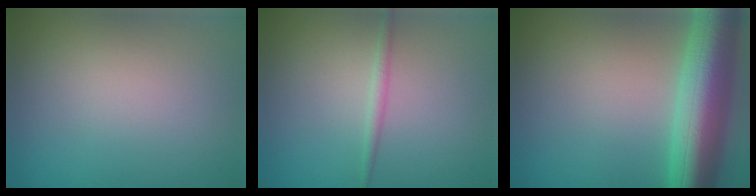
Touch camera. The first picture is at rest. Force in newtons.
{"total": 1.0, "press": 1.0, "slide": 0.0}
{"total": 9.5, "press": 9.5, "slide": 0.1}